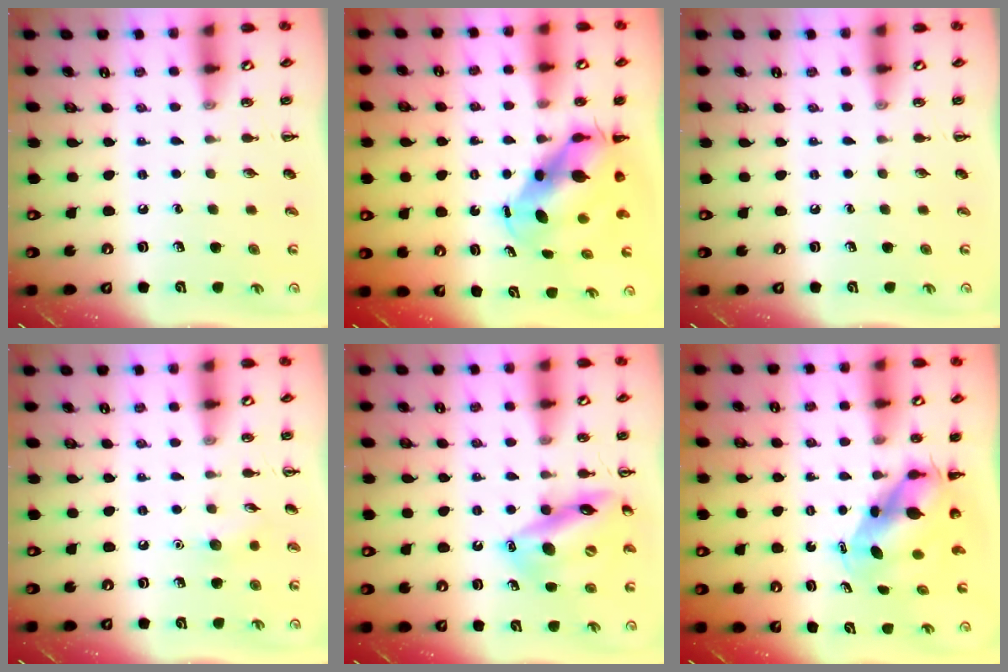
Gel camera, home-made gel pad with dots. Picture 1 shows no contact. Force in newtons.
{"total": 8.1, "press": 7.8, "slide": 2.2}
{"total": 0.0}
{"total": 5.4, "press": 5.2, "slide": 1.5}
{"total": 16.0, "press": 15.4, "slide": 4.0}
{"total": 5.4, "press": 5.2, "slide": 1.4}